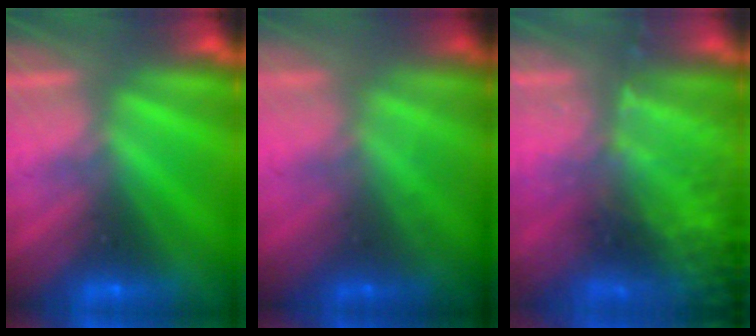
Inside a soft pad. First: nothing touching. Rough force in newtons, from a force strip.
{"total": 1.4}
{"total": 9.8}